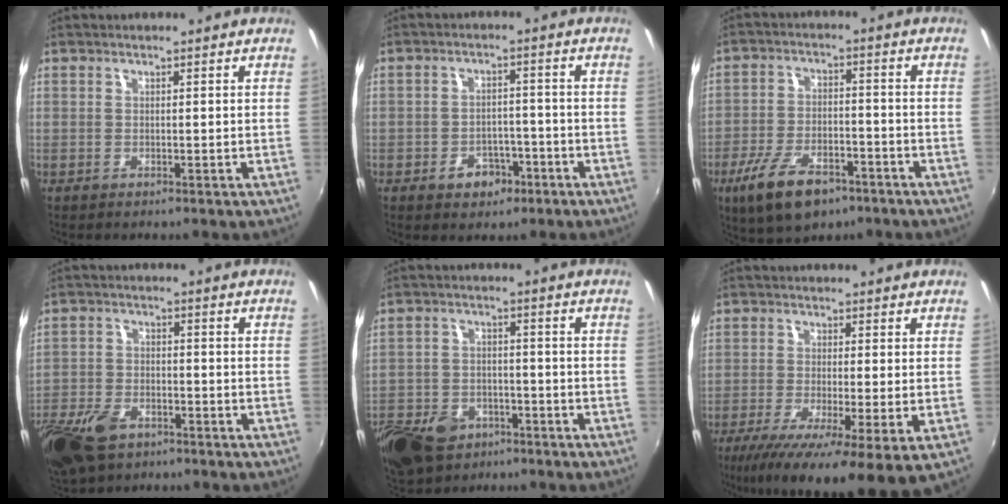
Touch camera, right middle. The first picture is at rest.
{"total": 5.4, "force": [-3.1, 3.8, 2.2], "torque": [-0.047, 0.009, -0.033]}
{"total": 12.8, "force": [-7.8, 5.8, 8.2], "torque": [-0.178, -0.021, -0.134]}
{"total": 12.9, "force": [-7.9, 7.2, 7.1], "torque": [-0.180, -0.020, -0.151]}
{"total": 16.3, "force": [-9.6, 10.6, 7.8], "torque": [-0.210, -0.013, -0.159]}
{"total": 12.6, "force": [-5.5, 2.2, 11.1], "torque": [-0.212, -0.049, -0.091]}